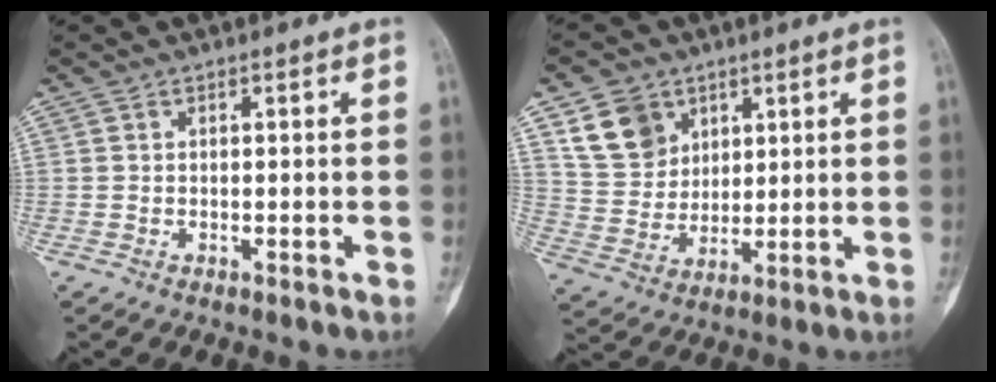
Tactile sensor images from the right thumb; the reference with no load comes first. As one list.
[{"total": 10.2, "force": [5.3, 7.9, 3.7], "torque": [-0.046, -0.022, 0.111]}]